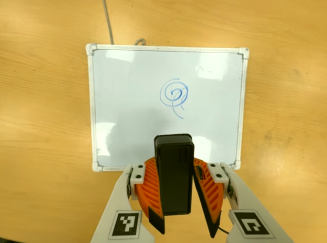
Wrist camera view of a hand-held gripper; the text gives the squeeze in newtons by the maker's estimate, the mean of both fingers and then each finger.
{"total": 7.8, "left": 8.5, "right": 7.0}